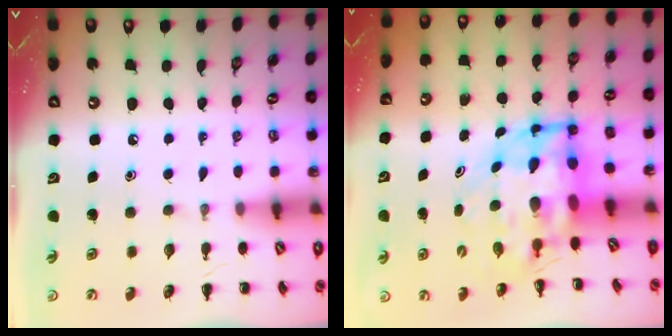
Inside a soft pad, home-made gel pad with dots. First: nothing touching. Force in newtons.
{"total": 7.9, "press": 7.6, "slide": 1.9}